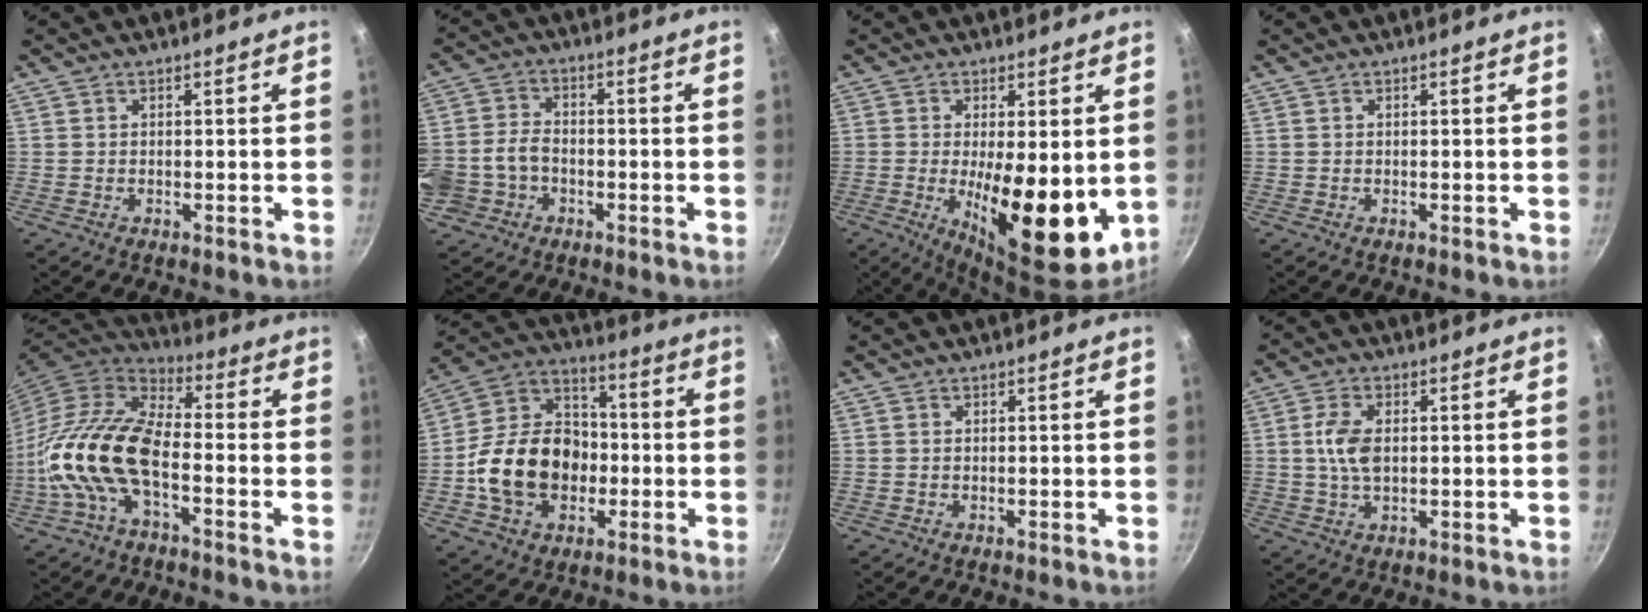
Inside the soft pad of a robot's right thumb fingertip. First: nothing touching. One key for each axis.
{"total": 11.9, "fx": -3.3, "fy": 9.8, "fz": 5.9, "tx": -0.136, "ty": 0.042, "tz": -0.063}
{"total": 14.6, "fx": -1.3, "fy": 5.0, "fz": 13.6, "tx": -0.188, "ty": -0.020, "tz": -0.010}
{"total": 0.0}
{"total": 16.1, "fx": -4.4, "fy": 7.6, "fz": 13.5, "tx": -0.257, "ty": 0.035, "tz": -0.101}
{"total": 18.9, "fx": -3.4, "fy": 14.5, "fz": 11.6, "tx": -0.175, "ty": 0.044, "tz": -0.066}
{"total": 0.0}
{"total": 6.2, "fx": 0.5, "fy": 3.5, "fz": 5.1, "tx": -0.097, "ty": 0.005, "tz": 0.008}